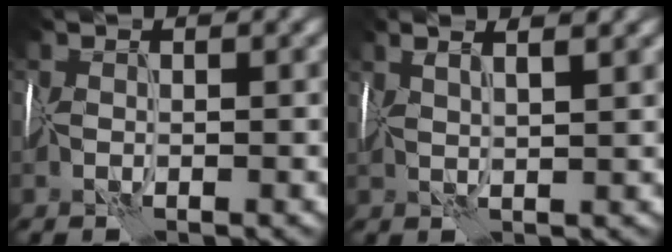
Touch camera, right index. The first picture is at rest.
{"total": 4.2, "force": [2.7, 1.1, 3.0], "torque": [-0.033, 0.029, 0.020]}